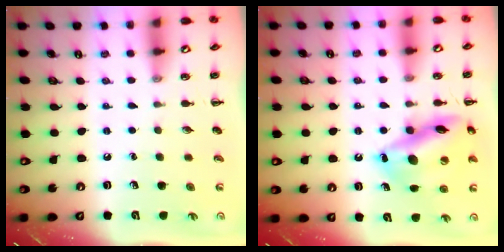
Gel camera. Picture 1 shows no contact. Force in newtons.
{"total": 17.9, "press": 17.7, "slide": 2.0}